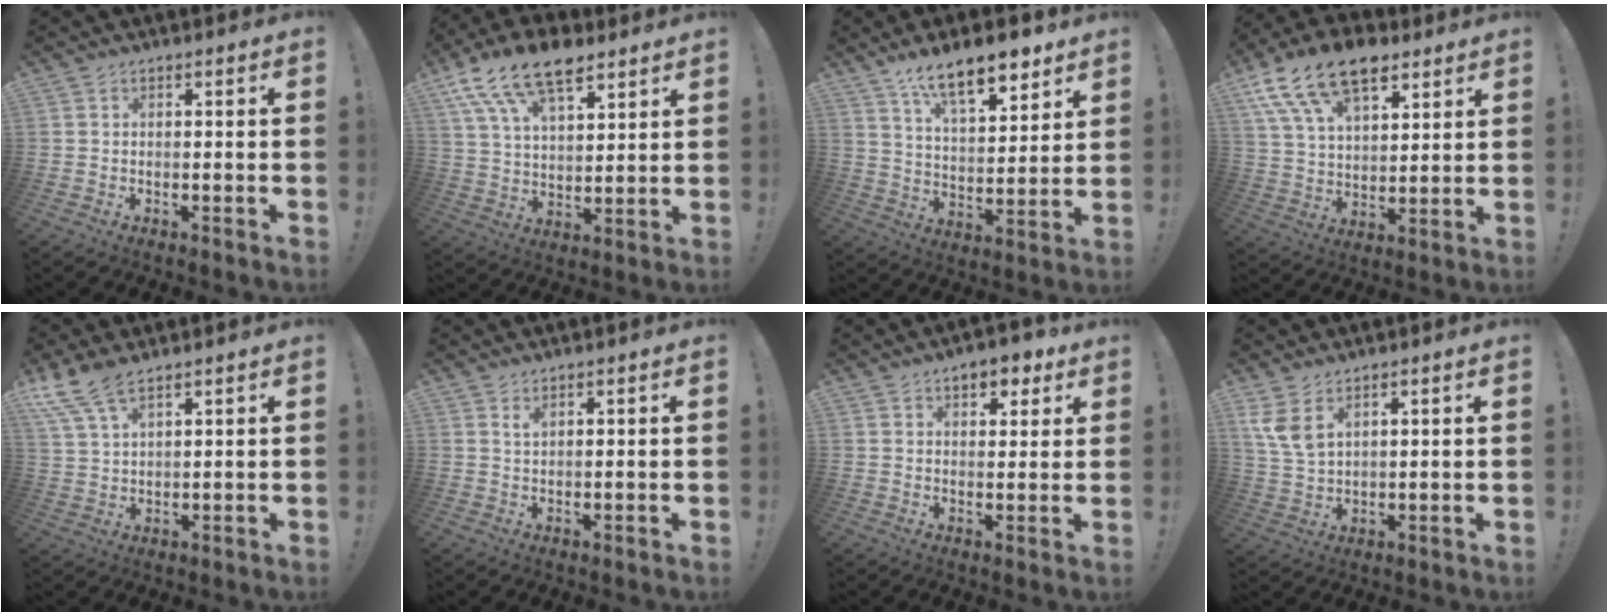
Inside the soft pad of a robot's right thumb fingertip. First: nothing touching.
{"total": 16.5, "force": [10.3, 8.1, 10.0], "torque": [-0.179, -0.059, 0.185]}
{"total": 14.3, "force": [10.0, 5.2, 8.8], "torque": [-0.135, -0.058, 0.174]}
{"total": 17.7, "force": [10.7, 9.6, 10.3], "torque": [-0.187, -0.058, 0.194]}
{"total": 8.4, "force": [6.4, 2.9, 4.6], "torque": [-0.093, -0.026, 0.123]}
{"total": 1.6, "force": [1.1, 0.2, 1.1], "torque": [-0.009, -0.008, 0.017]}
{"total": 6.6, "force": [4.0, 3.9, 3.6], "torque": [-0.035, -0.016, 0.067]}
{"total": 7.3, "force": [4.4, 3.7, 4.4], "torque": [-0.087, -0.020, 0.085]}